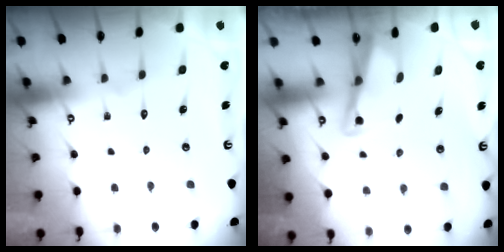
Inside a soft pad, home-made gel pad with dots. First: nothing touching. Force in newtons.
{"total": 2.9, "press": 2.8, "slide": 0.4}